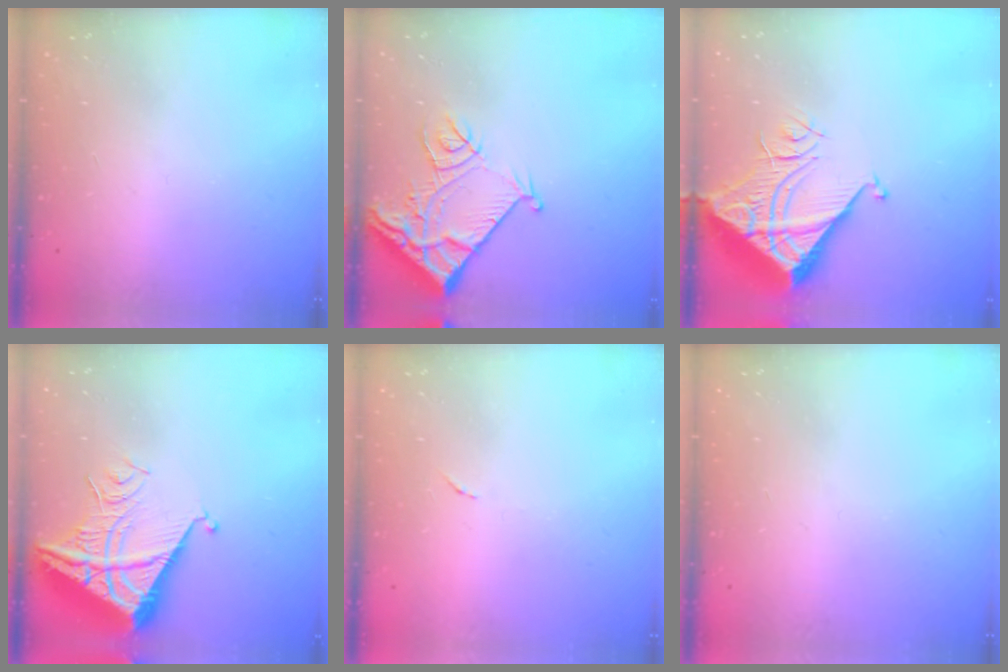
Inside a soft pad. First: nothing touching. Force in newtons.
{"total": 12.6, "press": 12.5, "slide": 1.5}
{"total": 9.4, "press": 9.3, "slide": 1.0}
{"total": 7.8, "press": 7.8, "slide": 0.7}
{"total": 3.3, "press": 3.3, "slide": 0.1}
{"total": 0.0}